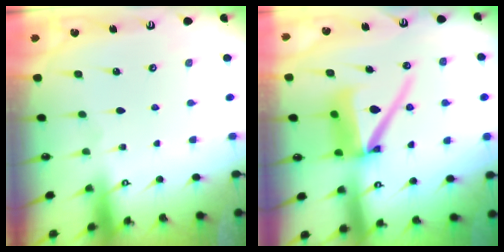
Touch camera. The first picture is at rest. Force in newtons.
{"total": 12.5, "press": 12.4, "slide": 1.5}